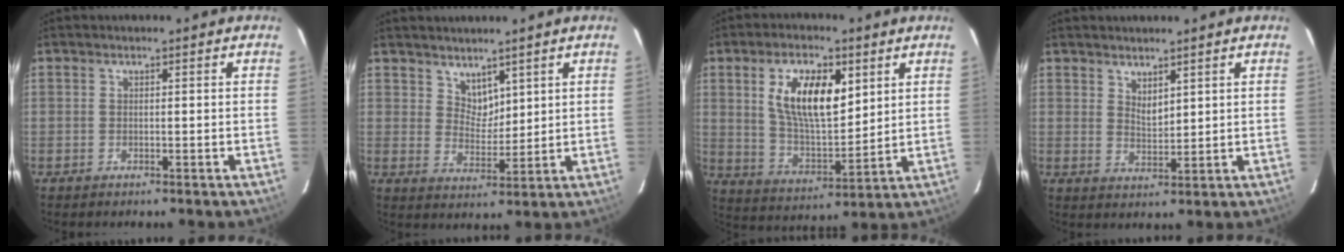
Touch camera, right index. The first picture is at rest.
{"total": 4.5, "force": [3.5, 2.6, 1.2], "torque": [-0.010, 0.001, 0.067]}
{"total": 13.5, "force": [5.0, 6.0, 11.0], "torque": [-0.201, 0.007, 0.099]}
{"total": 3.2, "force": [2.5, 1.2, 1.6], "torque": [-0.024, -0.004, 0.045]}